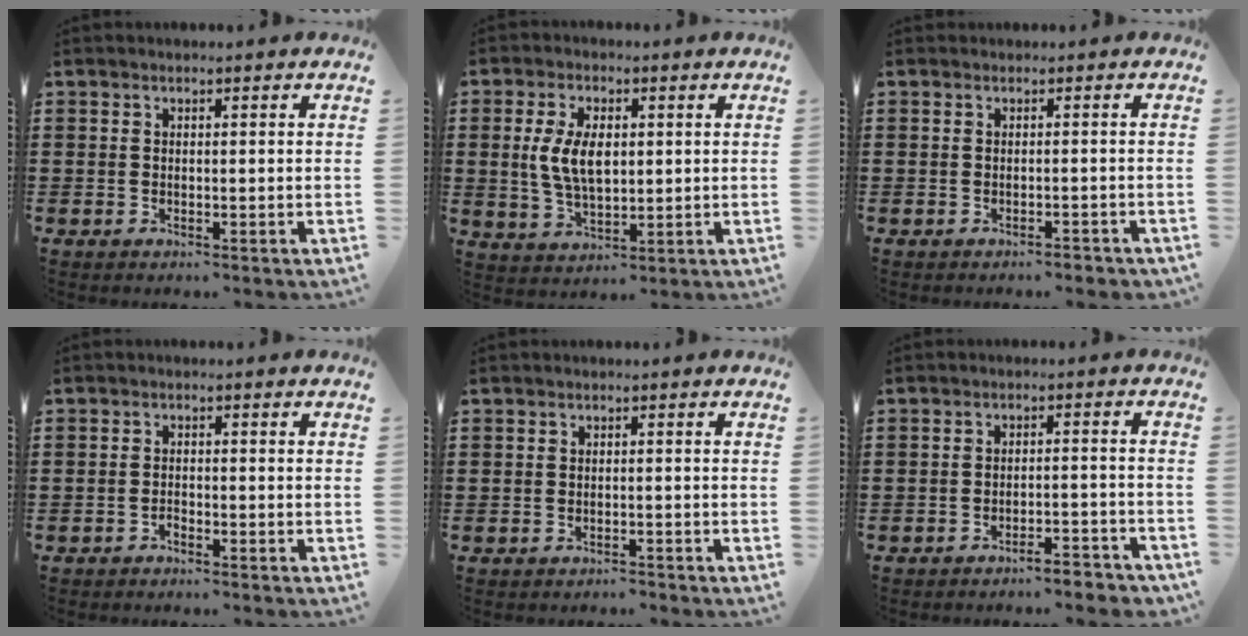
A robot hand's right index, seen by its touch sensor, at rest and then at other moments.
{"total": 7.2, "force": [0.8, 3.7, 6.1], "torque": [-0.127, 0.004, 0.008]}
{"total": 0.7, "force": [-0.7, 0.1, 0.1], "torque": [-0.005, -0.002, -0.015]}
{"total": 1.1, "force": [-1.0, 0.3, 0.2], "torque": [-0.008, 0.000, -0.020]}
{"total": 0.9, "force": [-0.8, 0.2, -0.1], "torque": [0.000, 0.003, -0.020]}
{"total": 3.4, "force": [-3.3, -0.1, 0.9], "torque": [-0.018, -0.001, -0.069]}